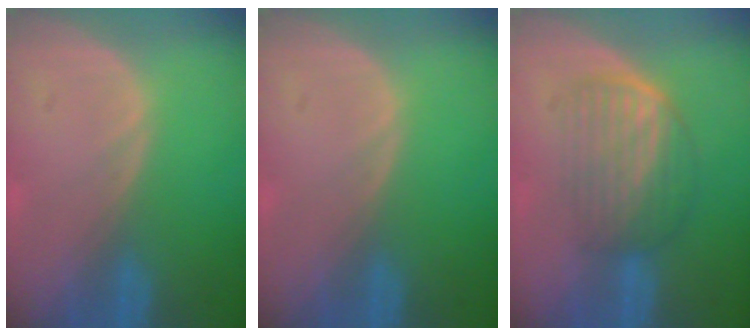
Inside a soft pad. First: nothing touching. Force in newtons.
{"total": 0.0}
{"total": 6.9, "press": 6.0, "slide": 3.5}